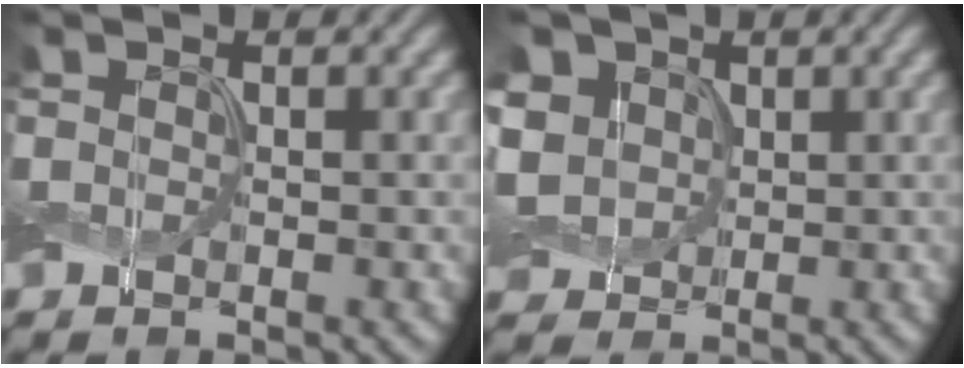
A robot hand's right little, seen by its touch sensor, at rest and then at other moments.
{"total": 5.9, "force": [1.5, 4.8, 3.0], "torque": [-0.098, 0.029, 0.018]}